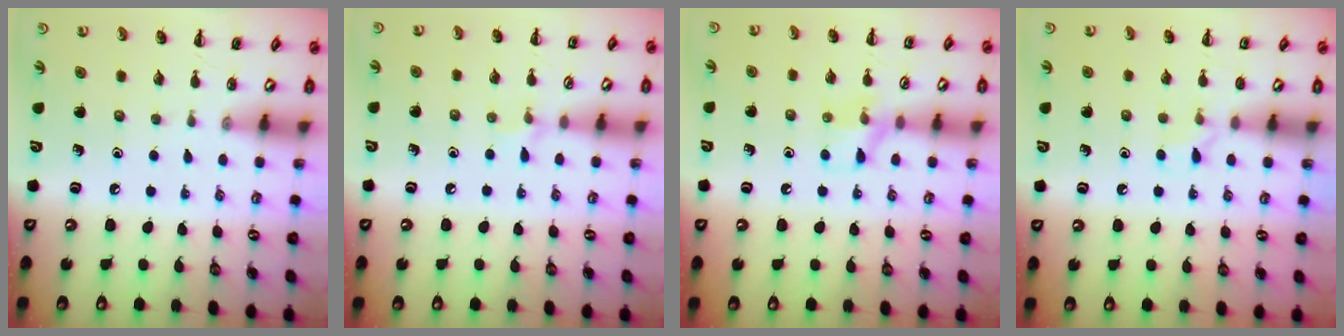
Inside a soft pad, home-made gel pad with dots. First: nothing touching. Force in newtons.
{"total": 5.1, "press": 4.8, "slide": 1.7}
{"total": 7.4, "press": 7.4, "slide": 0.8}
{"total": 5.0, "press": 4.8, "slide": 1.6}